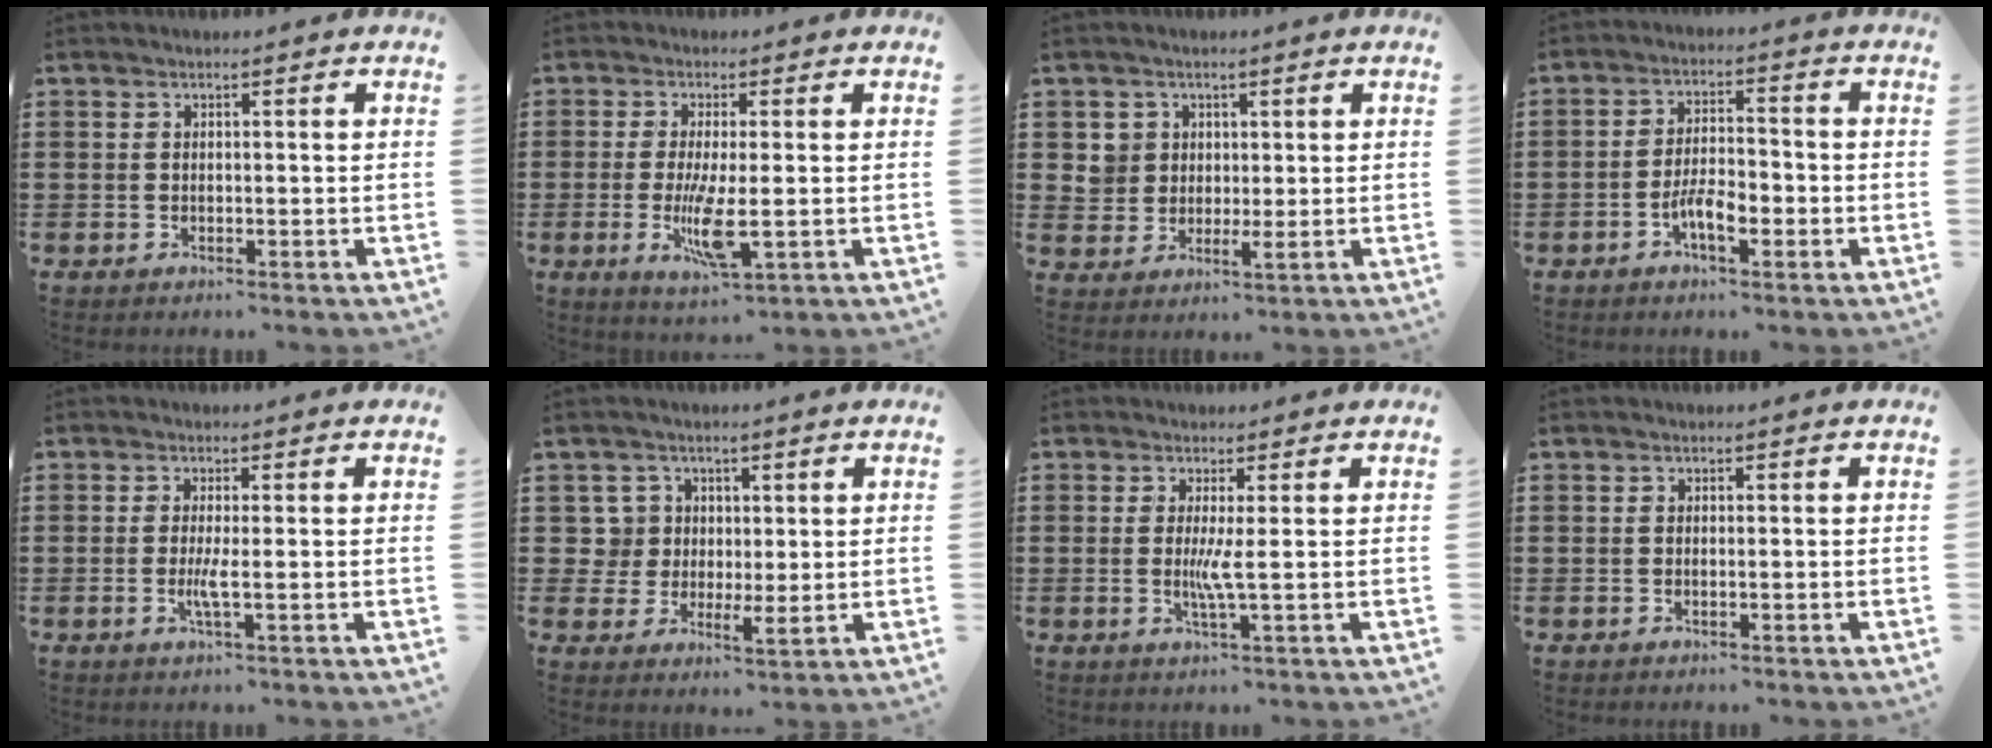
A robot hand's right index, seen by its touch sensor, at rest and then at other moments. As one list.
[{"total": 6.9, "force": [-1.3, 1.4, 6.6], "torque": [-0.140, -0.021, -0.025]}, {"total": 3.2, "force": [1.0, 3.0, 0.8], "torque": [-0.031, 0.012, 0.019]}, {"total": 5.8, "force": [-2.4, 2.0, 4.8], "torque": [-0.100, 0.002, -0.049]}, {"total": 2.7, "force": [-0.5, 0.0, 2.6], "torque": [-0.053, -0.010, -0.012]}, {"total": 4.2, "force": [1.2, 3.8, 1.2], "torque": [-0.043, 0.013, 0.022]}, {"total": 3.4, "force": [0.0, -0.4, 3.4], "torque": [-0.062, -0.010, -0.002]}, {"total": 0.0}]